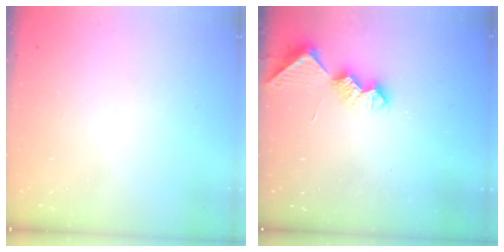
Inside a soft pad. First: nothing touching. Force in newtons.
{"total": 7.5, "press": 7.5, "slide": 0.6}